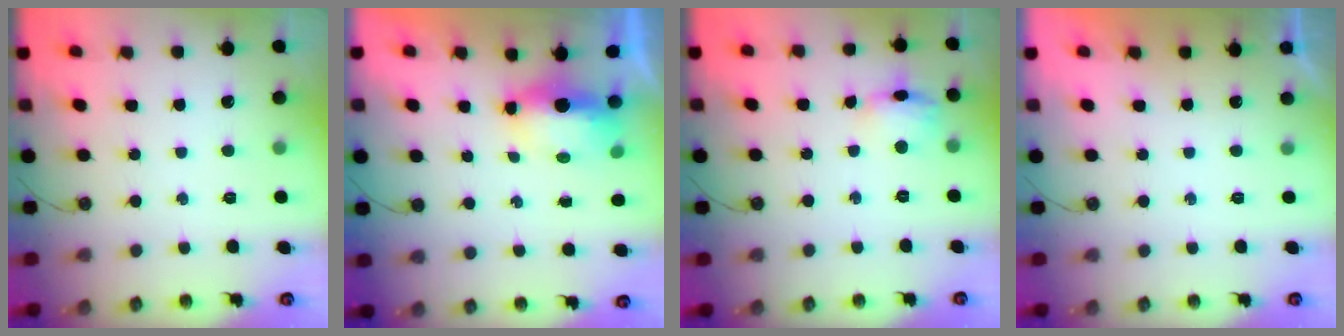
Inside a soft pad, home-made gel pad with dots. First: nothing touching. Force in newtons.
{"total": 6.0, "press": 6.0, "slide": 0.7}
{"total": 9.2, "press": 9.2, "slide": 1.2}
{"total": 0.0}